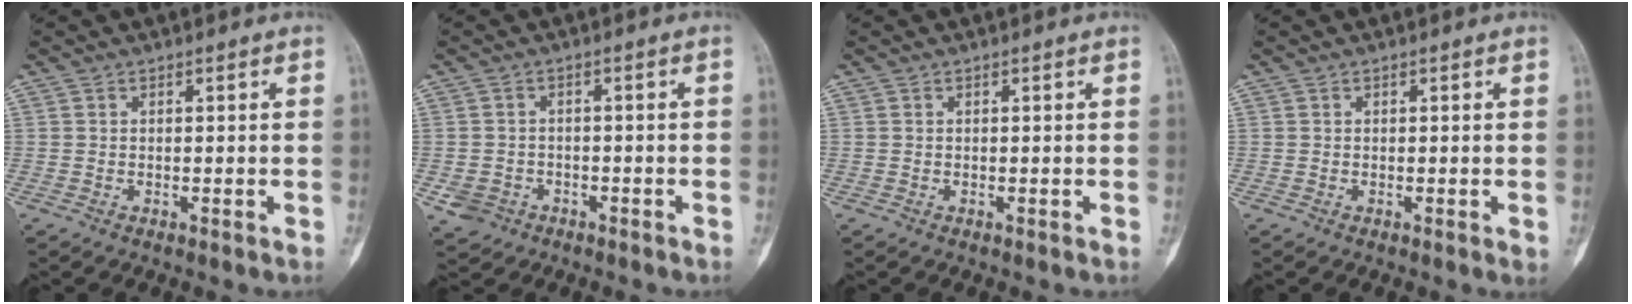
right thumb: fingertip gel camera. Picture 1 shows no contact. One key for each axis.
{"total": 4.0, "fx": -1.9, "fy": 3.4, "fz": 0.9, "tx": -0.010, "ty": 0.016, "tz": -0.030}
{"total": 0.0}
{"total": 0.5, "fx": 0.0, "fy": 0.2, "fz": 0.5, "tx": -0.009, "ty": -0.002, "tz": -0.001}